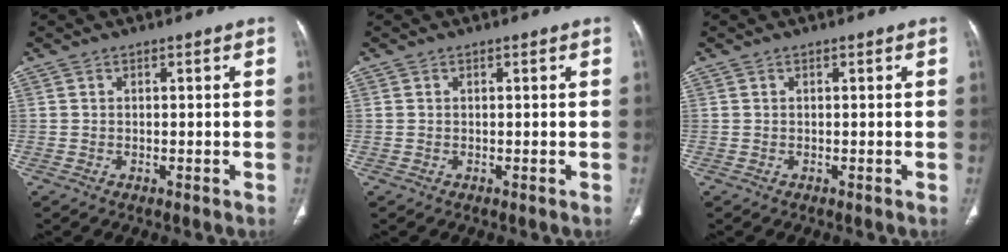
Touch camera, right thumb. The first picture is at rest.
{"total": 0.0}
{"total": 0.0}